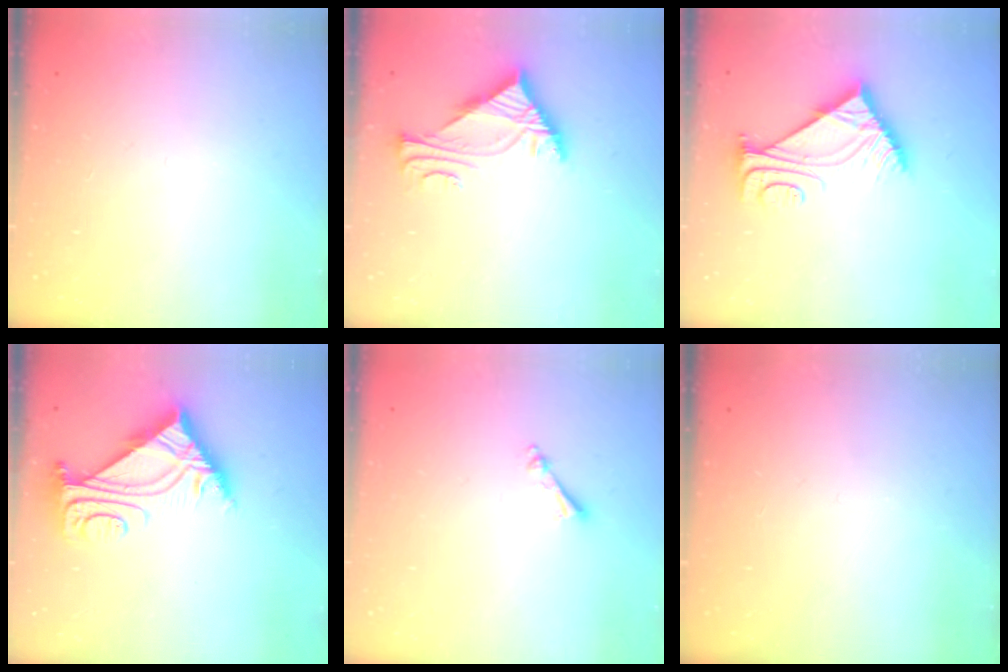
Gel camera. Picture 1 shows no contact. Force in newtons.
{"total": 5.8, "press": 5.7, "slide": 0.8}
{"total": 8.1, "press": 8.0, "slide": 1.0}
{"total": 8.0, "press": 7.9, "slide": 1.2}
{"total": 2.4, "press": 2.3, "slide": 0.4}
{"total": 0.0}